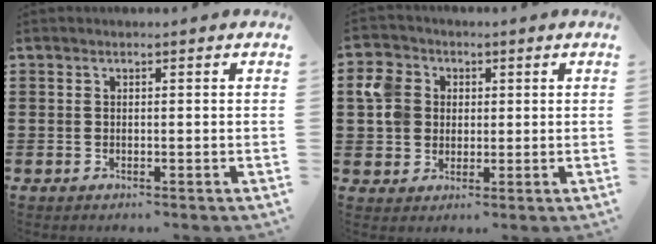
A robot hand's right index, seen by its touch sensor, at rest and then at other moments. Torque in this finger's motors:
{"motor_torque": [0.54, -0.13, 0.24, 0.09]}